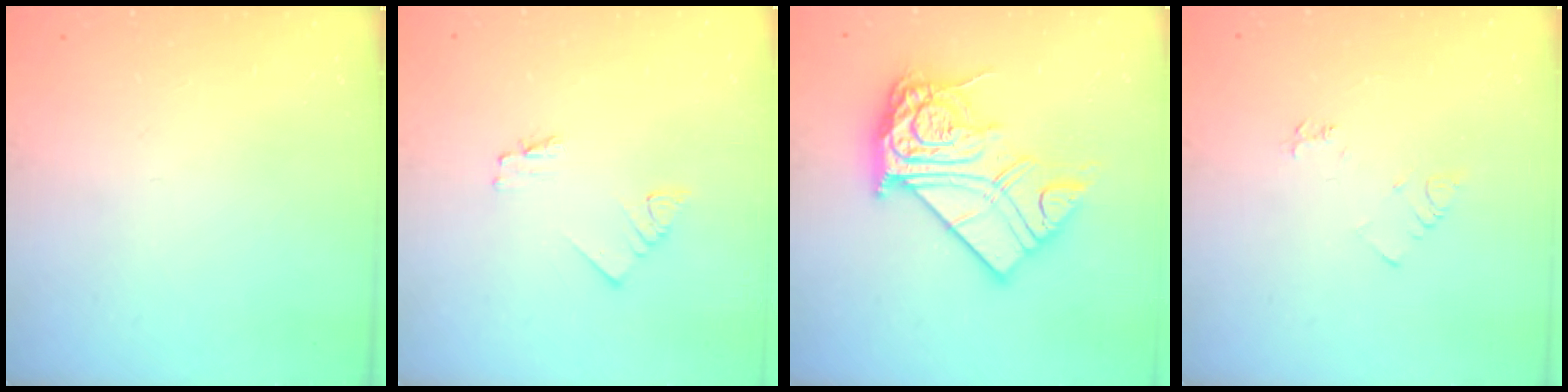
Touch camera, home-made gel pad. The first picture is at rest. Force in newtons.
{"total": 1.2, "press": 1.2, "slide": 0.1}
{"total": 19.5, "press": 19.4, "slide": 1.6}
{"total": 4.0, "press": 3.9, "slide": 0.6}